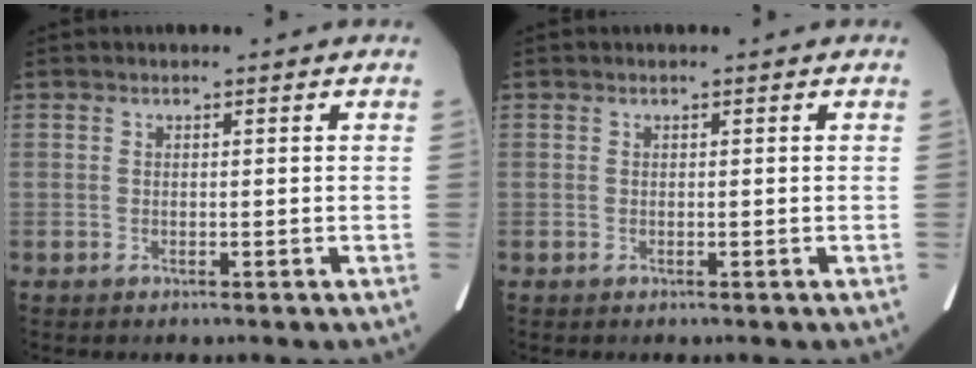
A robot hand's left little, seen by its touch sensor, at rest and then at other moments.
{"total": 0.0}